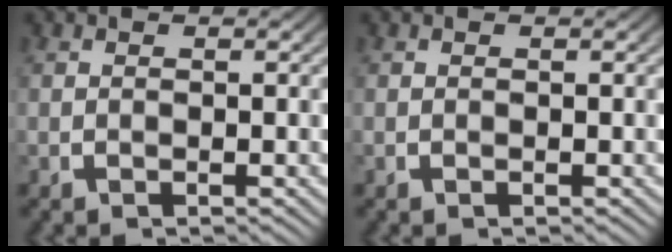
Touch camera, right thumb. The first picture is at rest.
{"total": 0.0}